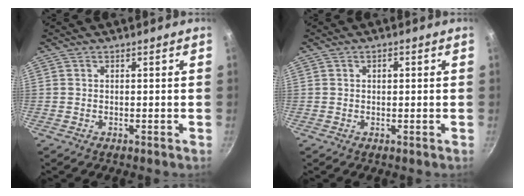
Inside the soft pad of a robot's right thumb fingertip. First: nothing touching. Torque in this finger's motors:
{"motor_torque": [-0.59, -0.34, 0.09, 0.03, 0.01]}